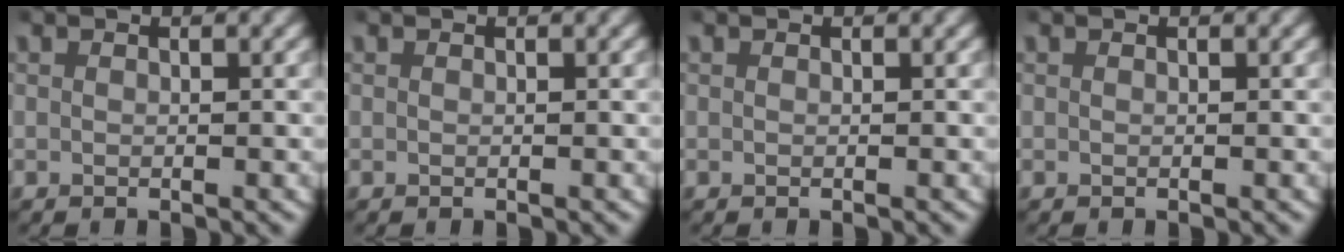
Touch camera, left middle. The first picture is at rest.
{"total": 0.0}
{"total": 0.0}
{"total": 0.0}